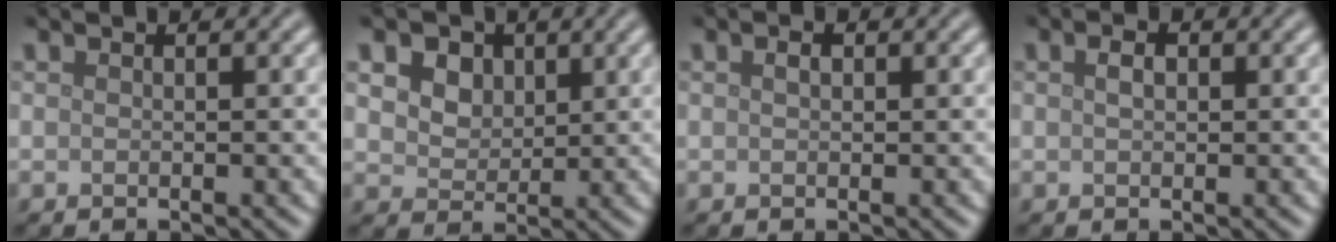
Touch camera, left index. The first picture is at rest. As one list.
[{"total": 7.2, "force": [3.6, 5.0, 3.6], "torque": [-0.076, 0.016, 0.047]}, {"total": 0.8, "force": [0.3, 0.4, 0.6], "torque": [-0.012, 0.002, 0.003]}, {"total": 1.3, "force": [0.4, 0.8, 1.0], "torque": [-0.017, 0.002, 0.006]}]